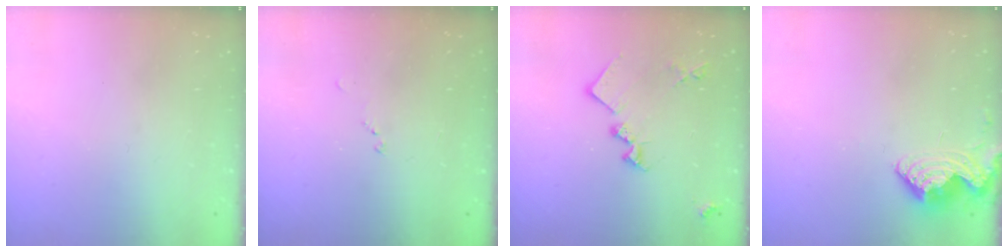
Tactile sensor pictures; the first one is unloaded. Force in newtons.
{"total": 6.1, "press": 6.1, "slide": 0.7}
{"total": 12.7, "press": 12.7, "slide": 0.7}
{"total": 8.3, "press": 8.3, "slide": 0.6}